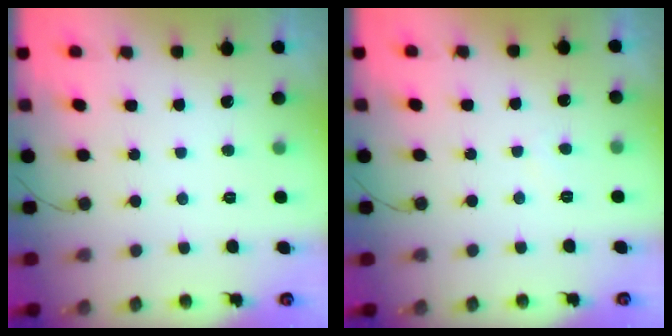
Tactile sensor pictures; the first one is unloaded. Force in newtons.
{"total": 1.6, "press": 1.6, "slide": 0.4}